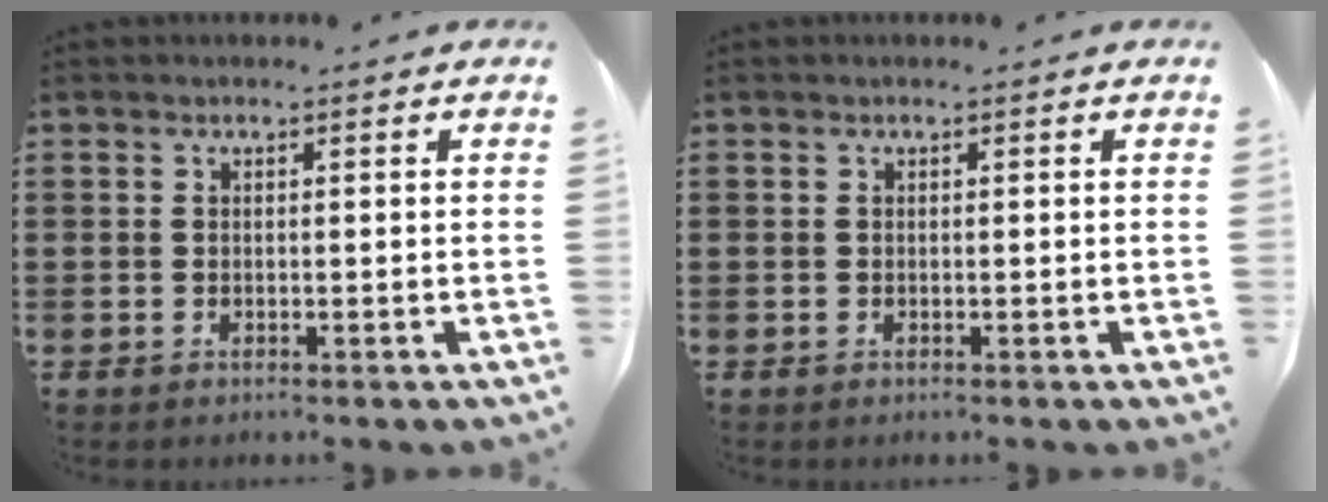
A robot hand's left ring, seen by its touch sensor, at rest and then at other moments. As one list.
[{"total": 0.0}]